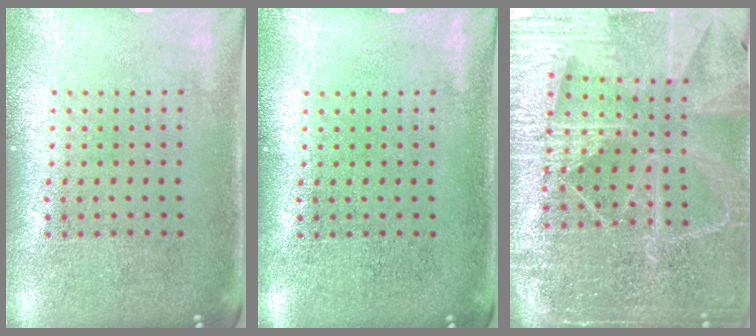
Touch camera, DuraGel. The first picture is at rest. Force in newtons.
{"total": 0.0}
{"total": 5.3, "press": 4.8, "slide": 2.3}